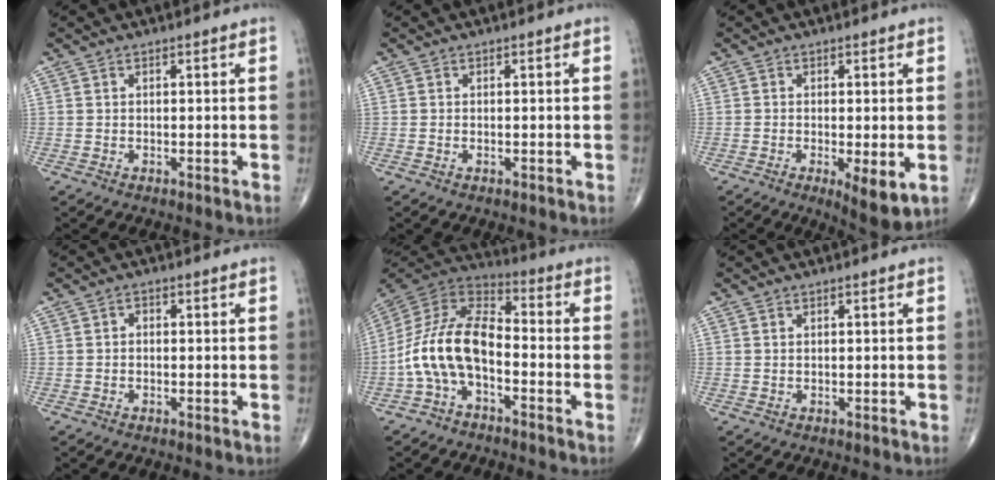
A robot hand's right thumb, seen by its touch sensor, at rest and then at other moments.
{"total": 0.0}
{"total": 6.4, "force": [-1.7, 1.9, 5.9], "torque": [-0.092, -0.020, -0.024]}
{"total": 0.9, "force": [-0.1, 0.7, 0.5], "torque": [-0.002, 0.003, -0.007]}
{"total": 13.7, "force": [-4.0, 7.2, 10.9], "torque": [-0.216, 0.058, -0.087]}
{"total": 0.0}